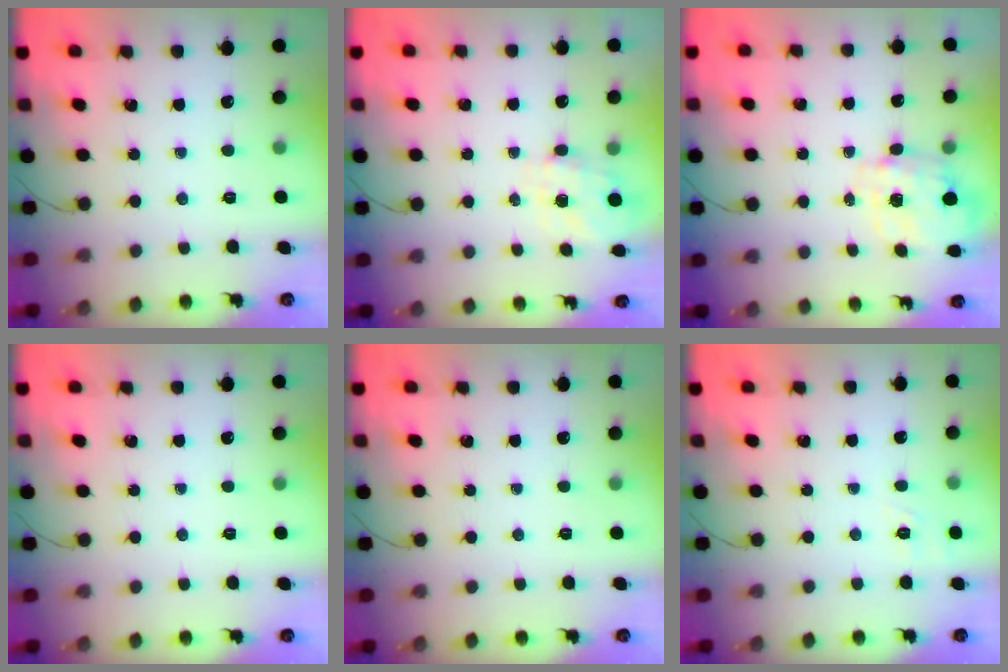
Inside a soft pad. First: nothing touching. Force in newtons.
{"total": 3.9, "press": 3.8, "slide": 0.9}
{"total": 2.5, "press": 2.3, "slide": 1.0}
{"total": 0.0}
{"total": 0.0}
{"total": 1.5, "press": 0.1, "slide": 1.5}